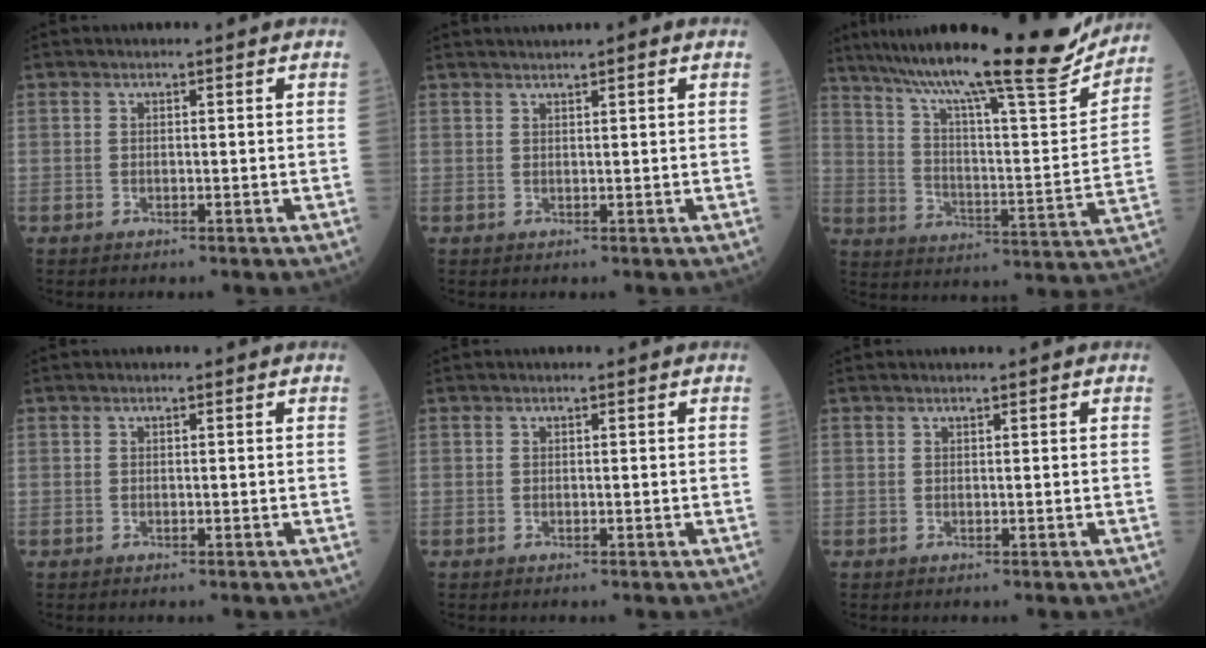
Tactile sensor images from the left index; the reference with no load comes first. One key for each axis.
{"total": 3.4, "fx": 2.6, "fy": 0.1, "fz": 2.1, "tx": -0.035, "ty": 0.026, "tz": 0.043}
{"total": 25.6, "fx": 21.6, "fy": 1.9, "fz": 13.5, "tx": -0.229, "ty": -0.031, "tz": 0.312}
{"total": 0.0}
{"total": 0.0}
{"total": 0.9, "fx": 0.8, "fy": 0.1, "fz": 0.4, "tx": -0.005, "ty": 0.011, "tz": 0.015}